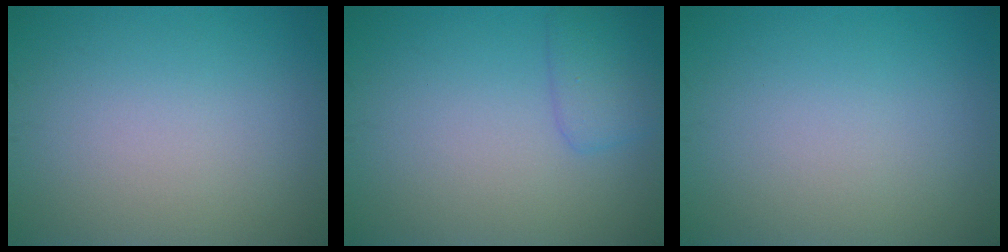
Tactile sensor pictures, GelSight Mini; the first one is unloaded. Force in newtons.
{"total": 2.2, "press": 2.2, "slide": 0.2}
{"total": 0.0}